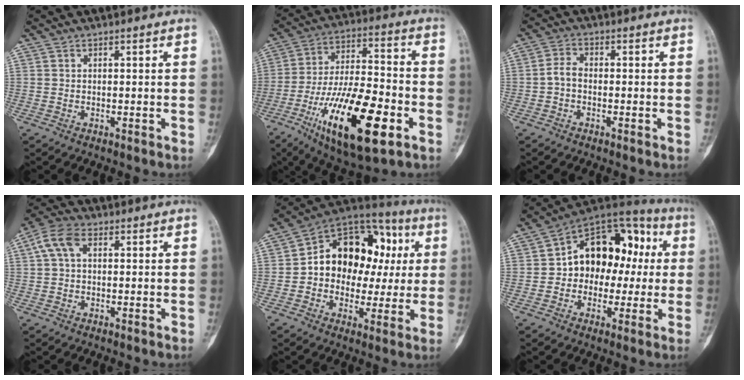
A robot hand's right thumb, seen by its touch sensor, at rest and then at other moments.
{"total": 23.7, "force": [-9.4, 8.5, 20.0], "torque": [-0.368, 0.028, -0.154]}
{"total": 2.9, "force": [-0.9, 1.7, 2.1], "torque": [-0.043, 0.014, -0.025]}
{"total": 5.8, "force": [1.7, 3.5, 4.4], "torque": [-0.096, 0.020, 0.030]}
{"total": 19.3, "force": [1.8, 14.6, 12.5], "torque": [-0.122, 0.046, 0.025]}
{"total": 17.6, "force": [1.1, 12.7, 12.2], "torque": [-0.117, 0.051, 0.007]}